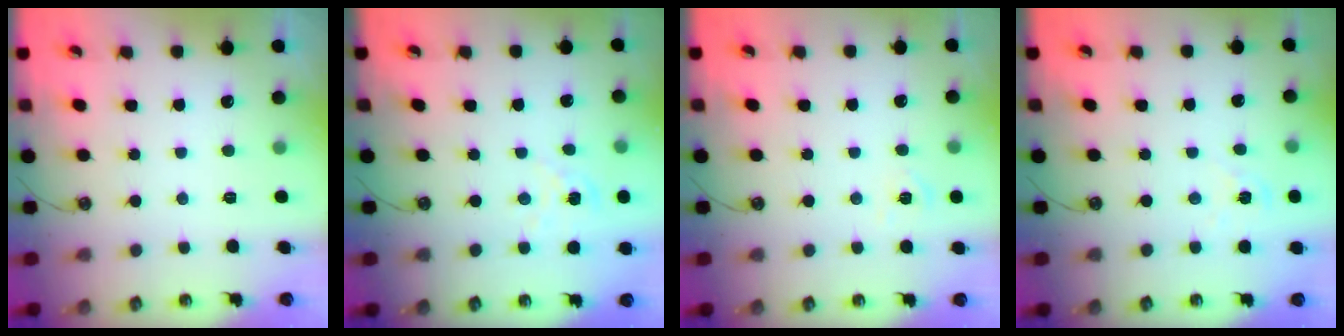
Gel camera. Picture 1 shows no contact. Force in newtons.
{"total": 1.2, "press": 1.1, "slide": 0.2}
{"total": 7.1, "press": 7.0, "slide": 0.5}
{"total": 4.3, "press": 4.3, "slide": 0.4}